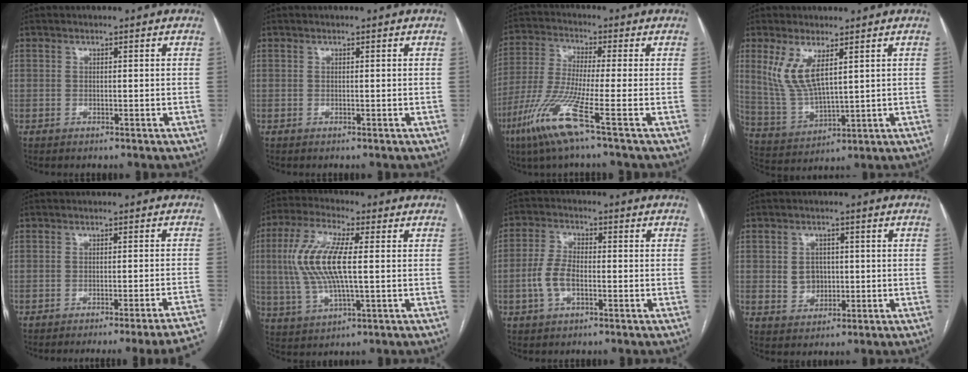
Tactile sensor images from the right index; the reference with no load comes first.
{"total": 0.0}
{"total": 10.7, "force": [-5.4, -0.9, 9.2], "torque": [-0.195, -0.031, -0.115]}
{"total": 8.2, "force": [3.7, 2.4, 7.0], "torque": [-0.160, -0.007, 0.087]}
{"total": 15.6, "force": [-14.2, -2.2, 6.1], "torque": [-0.015, -0.021, -0.166]}
{"total": 11.8, "force": [1.1, 2.8, 11.4], "torque": [-0.254, 0.009, 0.020]}
{"total": 5.6, "force": [-1.5, 2.8, 4.6], "torque": [-0.105, 0.010, -0.030]}
{"total": 4.2, "force": [0.2, 3.8, 1.9], "torque": [-0.028, 0.009, 0.013]}